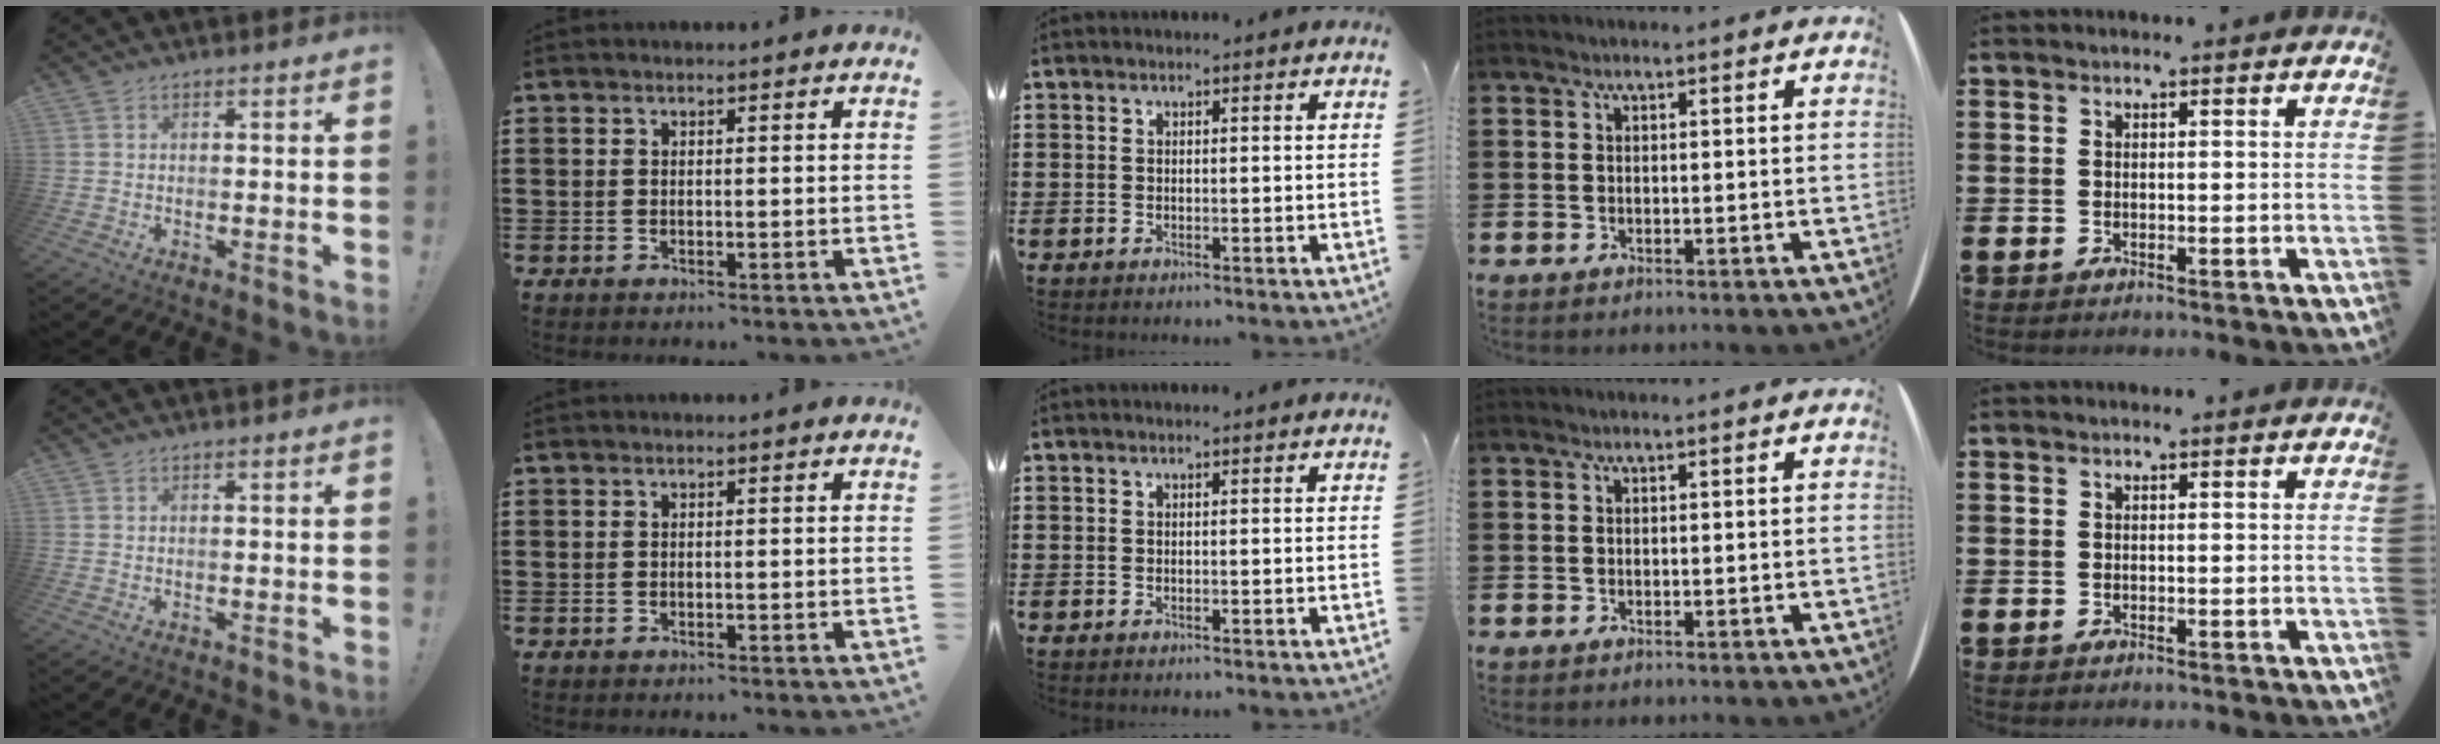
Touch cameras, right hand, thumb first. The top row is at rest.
{}